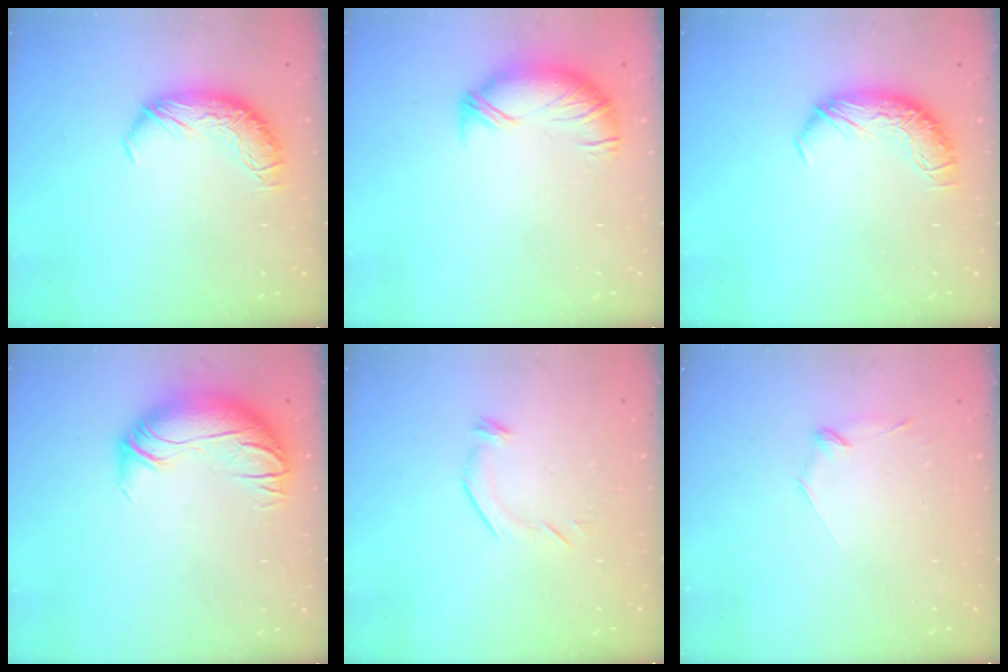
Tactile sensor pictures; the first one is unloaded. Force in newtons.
{"total": 3.2, "press": 2.5, "slide": 2.0}
{"total": 0.0}
{"total": 2.9, "press": 0.5, "slide": 2.9}
{"total": 5.8, "press": 5.7, "slide": 1.0}
{"total": 7.5, "press": 7.4, "slide": 0.7}